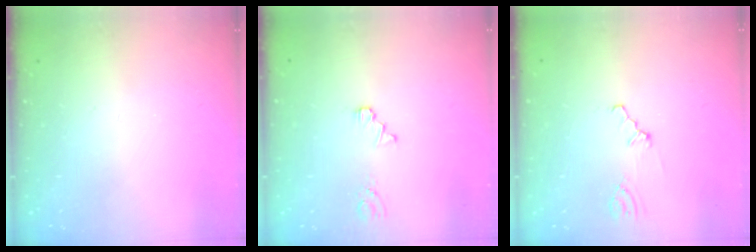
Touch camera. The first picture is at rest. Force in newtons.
{"total": 1.1, "press": 1.1, "slide": 0.1}
{"total": 1.0, "press": 0.9, "slide": 0.3}